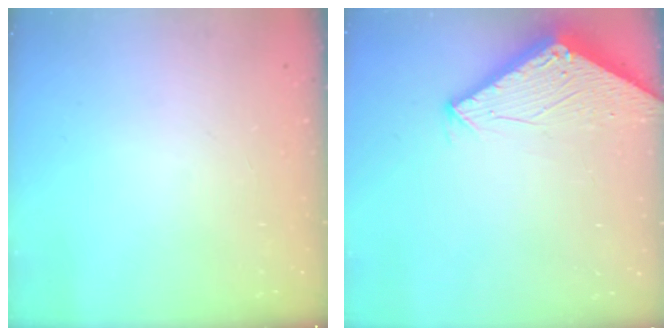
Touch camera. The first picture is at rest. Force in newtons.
{"total": 2.9, "press": 2.9, "slide": 0.2}